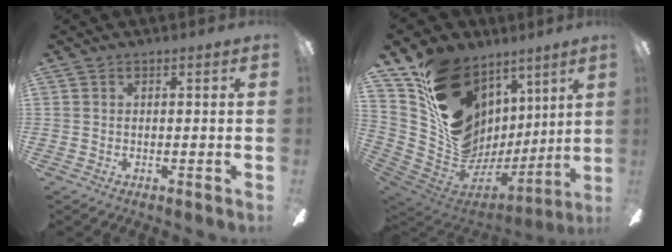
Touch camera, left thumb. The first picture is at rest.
{"total": 22.3, "force": [9.0, 16.8, 11.6], "torque": [-0.191, -0.059, 0.206]}